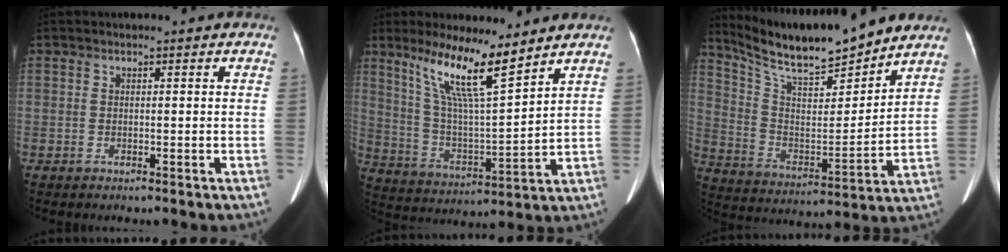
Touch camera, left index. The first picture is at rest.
{"total": 12.3, "force": [8.7, 0.6, 8.7], "torque": [-0.168, -0.005, 0.165]}
{"total": 16.7, "force": [14.8, 1.9, 7.4], "torque": [-0.142, -0.005, 0.260]}